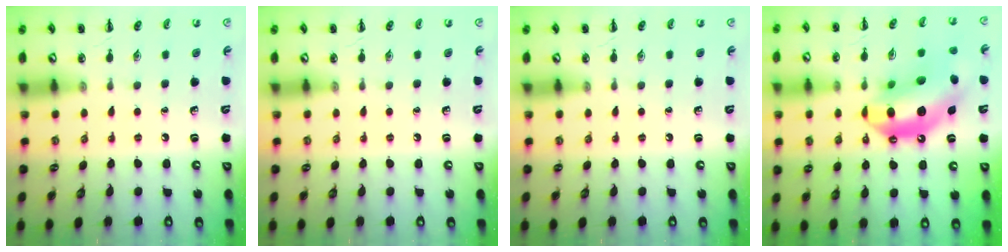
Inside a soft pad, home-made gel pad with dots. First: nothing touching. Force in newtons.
{"total": 0.0}
{"total": 0.0}
{"total": 18.5, "press": 17.8, "slide": 5.1}